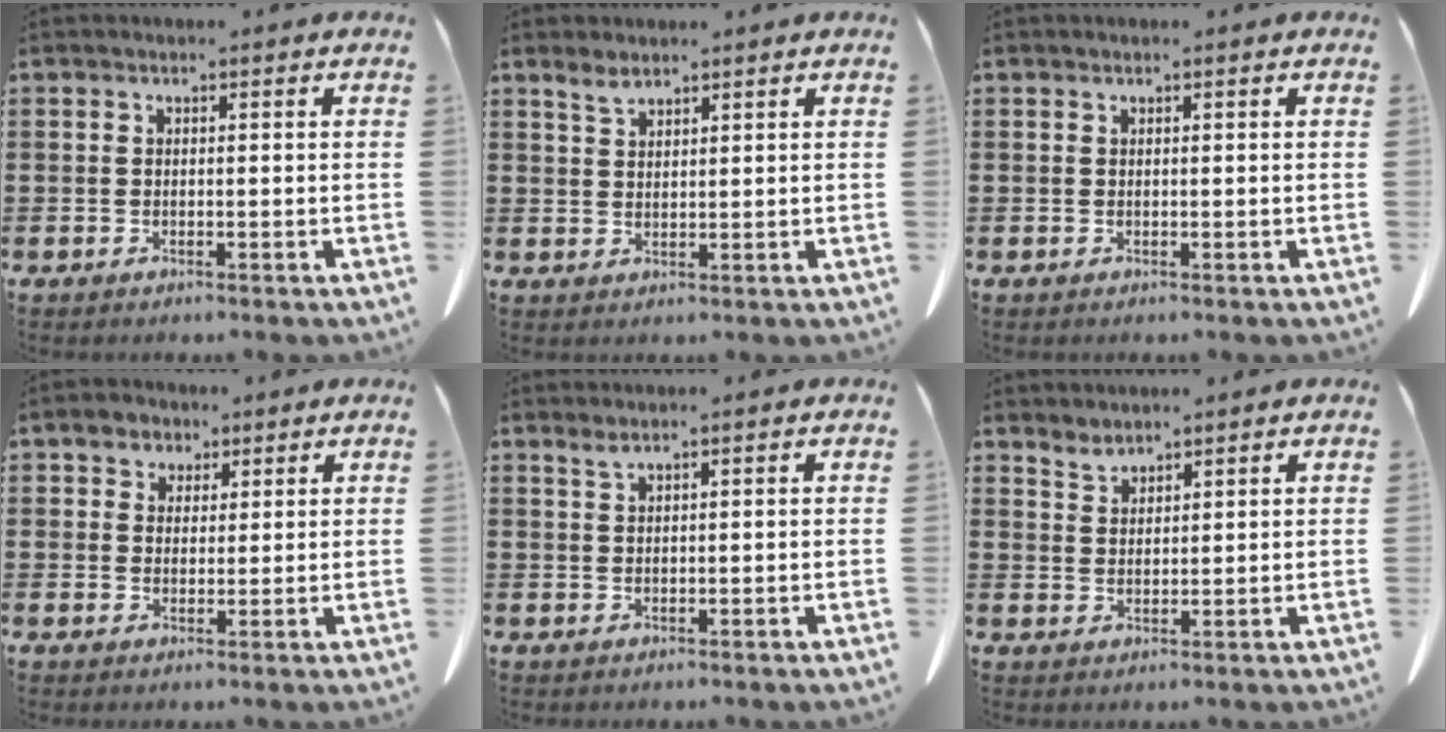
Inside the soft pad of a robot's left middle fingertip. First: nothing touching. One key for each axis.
{"total": 2.3, "fx": 1.9, "fy": 0.7, "fz": 1.1, "tx": -0.026, "ty": 0.000, "tz": 0.037}
{"total": 0.0}
{"total": 3.3, "fx": 2.2, "fy": 2.4, "fz": 0.5, "tx": -0.016, "ty": 0.008, "tz": 0.041}
{"total": 1.5, "fx": 1.2, "fy": 0.1, "fz": 0.9, "tx": -0.022, "ty": -0.002, "tz": 0.023}
{"total": 2.3, "fx": 2.3, "fy": 0.3, "fz": 0.0, "tx": -0.007, "ty": -0.007, "tz": 0.046}